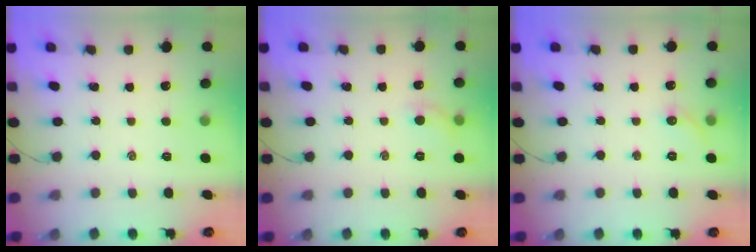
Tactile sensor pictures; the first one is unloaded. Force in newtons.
{"total": 5.3, "press": 5.1, "slide": 1.4}
{"total": 5.2, "press": 5.0, "slide": 1.4}